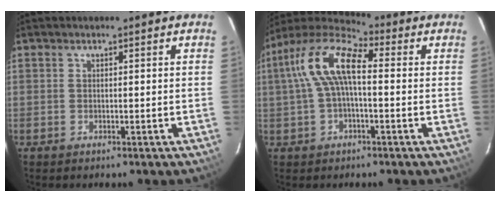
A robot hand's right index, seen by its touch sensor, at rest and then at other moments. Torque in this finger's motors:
{"motor_torque": [1.14, 0.58, 0.58, 0.21]}